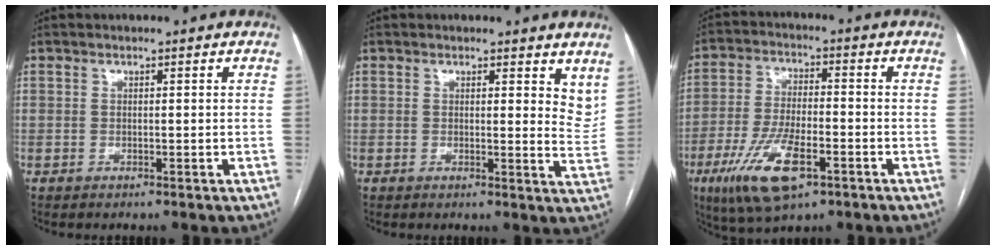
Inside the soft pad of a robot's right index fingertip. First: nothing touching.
{"total": 5.3, "force": [4.3, 1.7, 2.5], "torque": [-0.017, -0.027, 0.035]}
{"total": 12.5, "force": [-6.0, 4.2, 10.1], "torque": [-0.206, -0.013, -0.101]}